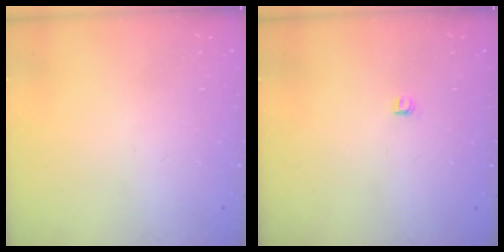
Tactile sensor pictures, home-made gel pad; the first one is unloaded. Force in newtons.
{"total": 2.8, "press": 2.8, "slide": 0.4}